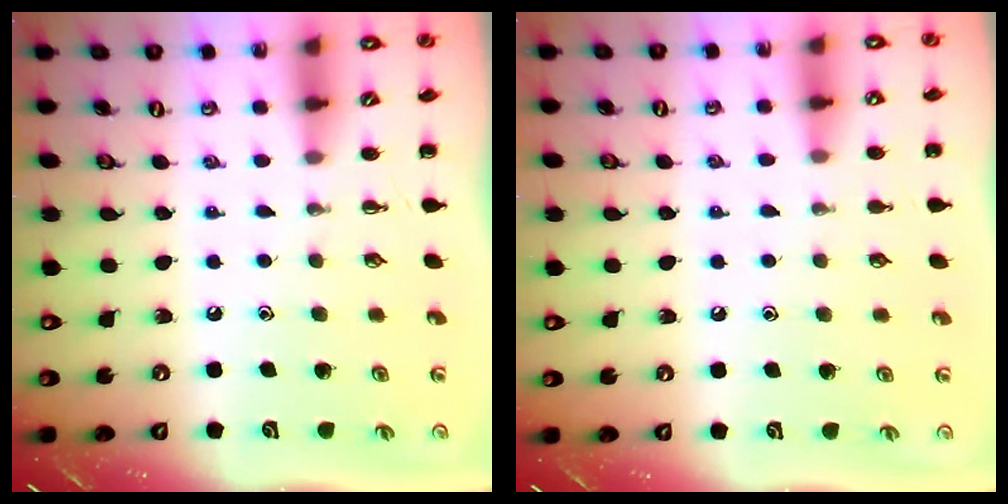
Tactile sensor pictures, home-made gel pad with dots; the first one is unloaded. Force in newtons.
{"total": 3.3, "press": 3.1, "slide": 1.2}